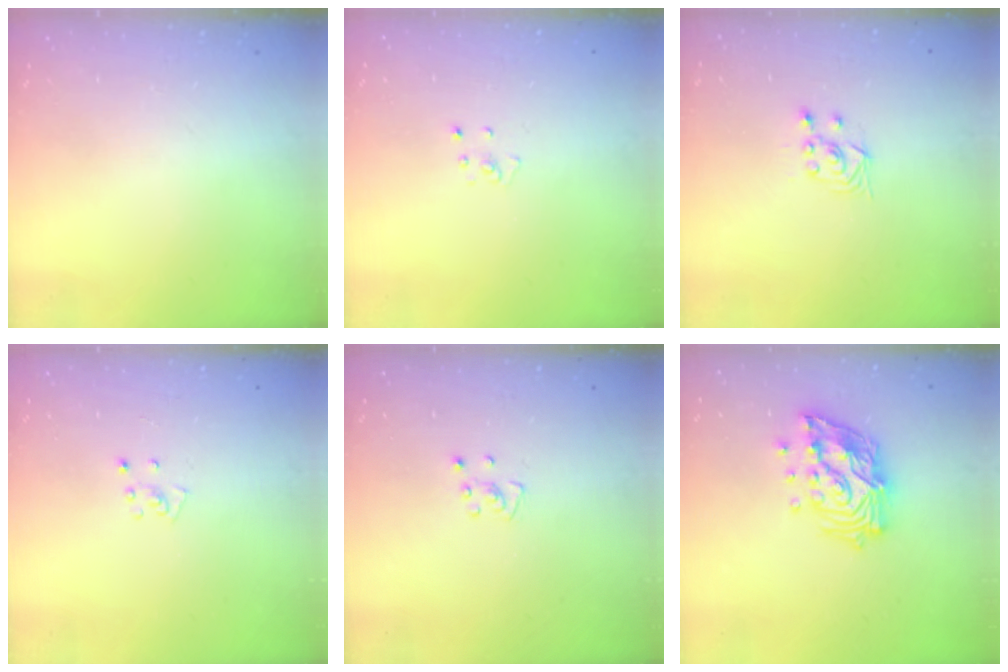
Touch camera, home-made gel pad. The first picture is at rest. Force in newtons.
{"total": 2.3, "press": 2.3, "slide": 0.2}
{"total": 2.9, "press": 2.5, "slide": 1.4}
{"total": 3.5, "press": 3.5, "slide": 0.3}
{"total": 3.4, "press": 3.4, "slide": 0.3}
{"total": 17.9, "press": 17.8, "slide": 2.1}